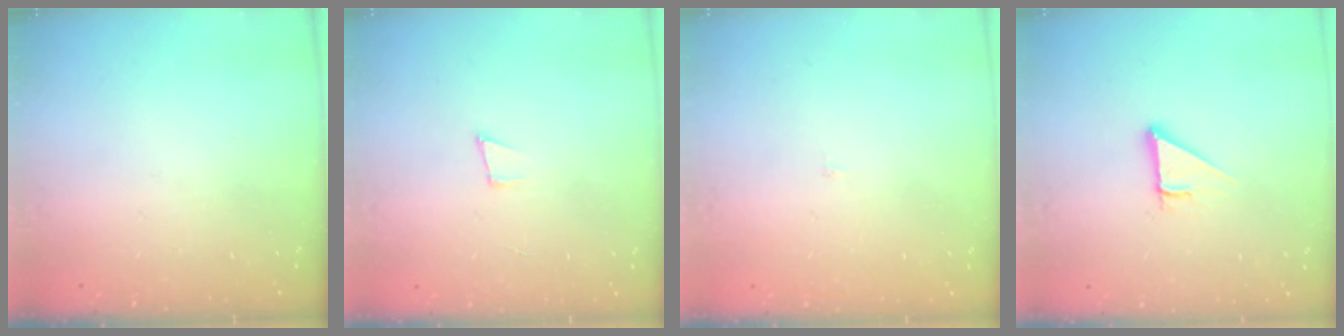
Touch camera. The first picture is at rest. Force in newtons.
{"total": 3.7, "press": 2.5, "slide": 2.6}
{"total": 2.0, "press": 2.0, "slide": 0.1}
{"total": 2.8, "press": 2.8, "slide": 0.0}